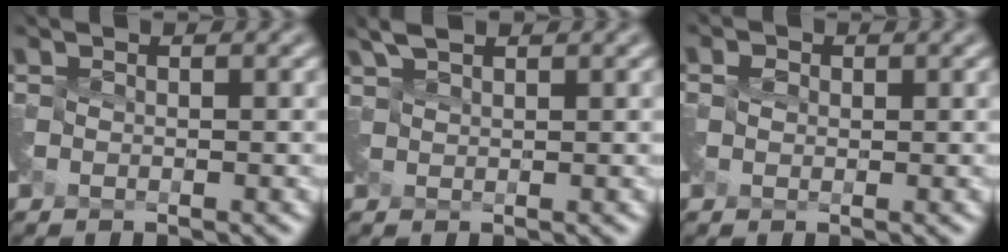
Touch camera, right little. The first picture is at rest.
{"total": 2.5, "force": [2.3, 0.4, 1.0], "torque": [-0.025, 0.014, 0.047]}
{"total": 0.6, "force": [0.2, 0.6, 0.1], "torque": [-0.001, 0.002, 0.004]}